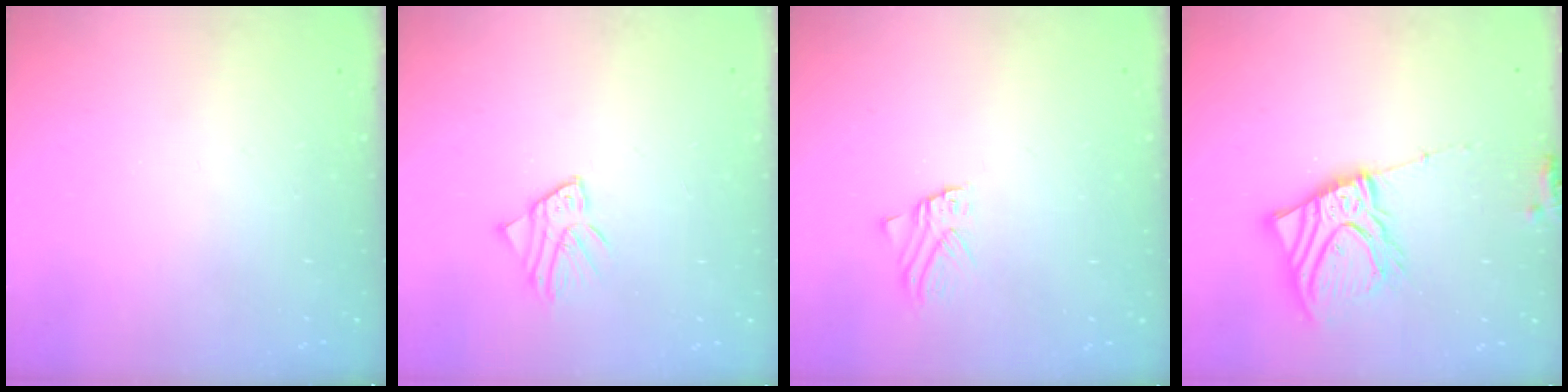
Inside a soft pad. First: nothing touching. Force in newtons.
{"total": 3.7, "press": 3.7, "slide": 0.4}
{"total": 1.1, "press": 1.1, "slide": 0.2}
{"total": 15.9, "press": 15.6, "slide": 3.0}